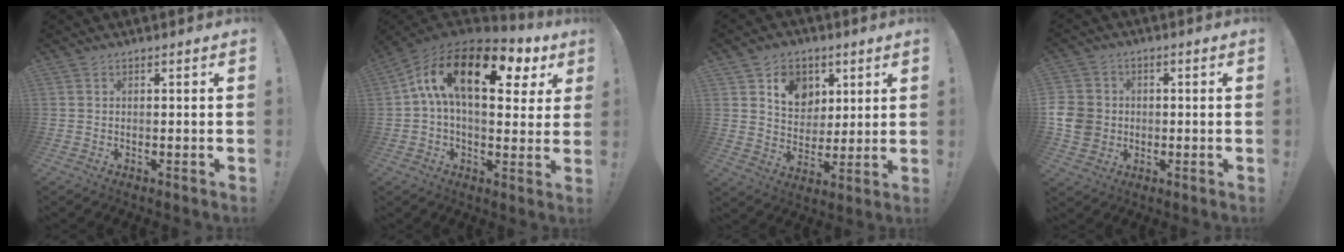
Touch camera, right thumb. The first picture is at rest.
{"total": 19.5, "force": [6.7, 8.9, 16.0], "torque": [-0.269, -0.016, 0.107]}
{"total": 11.5, "force": [5.4, 9.1, 4.5], "torque": [-0.061, -0.024, 0.105]}
{"total": 8.8, "force": [-0.8, 8.0, 3.7], "torque": [-0.068, 0.012, -0.011]}